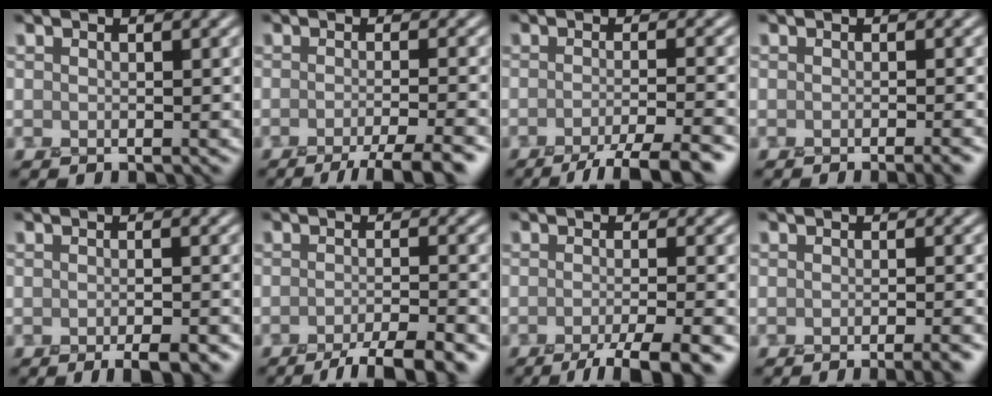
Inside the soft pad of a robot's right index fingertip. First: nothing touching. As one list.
[{"total": 5.3, "force": [-3.2, 1.1, 4.1], "torque": [-0.047, -0.003, -0.053]}, {"total": 5.8, "force": [-3.8, 1.2, 4.2], "torque": [-0.052, -0.002, -0.062]}, {"total": 2.7, "force": [-1.4, 0.8, 2.2], "torque": [-0.008, 0.001, -0.017]}, {"total": 4.1, "force": [-2.3, 1.0, 3.2], "torque": [-0.037, -0.003, -0.027]}, {"total": 5.6, "force": [-3.7, 1.2, 4.0], "torque": [-0.051, 0.000, -0.063]}, {"total": 5.9, "force": [-3.4, 1.3, 4.6], "torque": [-0.055, -0.004, -0.057]}, {"total": 3.9, "force": [-2.2, 1.1, 3.0], "torque": [-0.014, 0.008, -0.027]}]